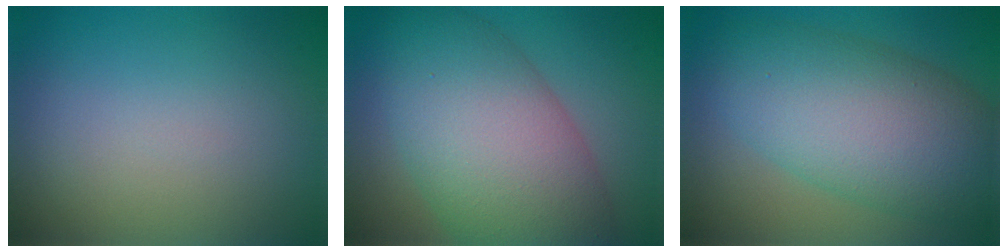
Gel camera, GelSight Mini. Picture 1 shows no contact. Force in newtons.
{"total": 11.3, "press": 11.3, "slide": 0.4}
{"total": 9.6, "press": 9.6, "slide": 0.5}